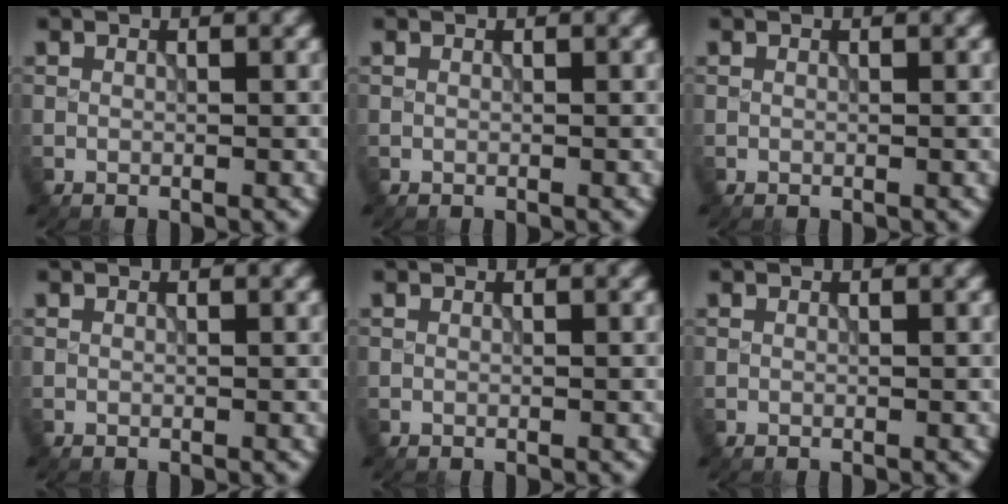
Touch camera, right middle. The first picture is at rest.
{"total": 0.0}
{"total": 0.0}
{"total": 0.0}
{"total": 0.0}
{"total": 0.0}